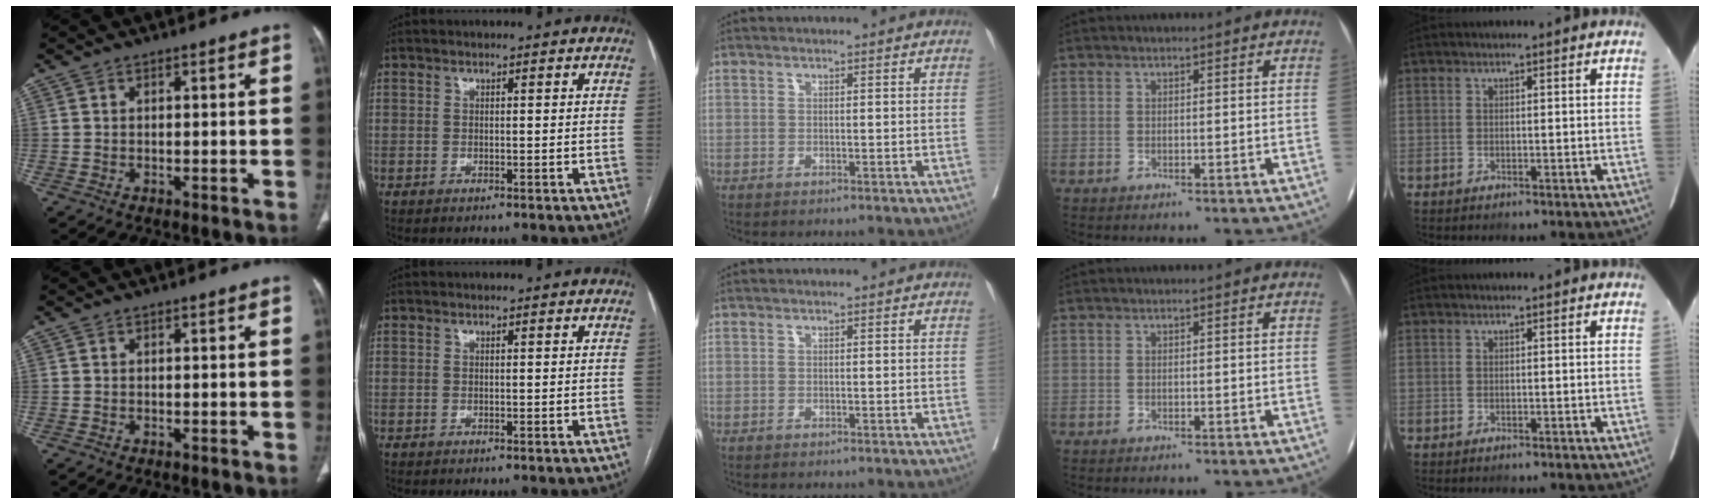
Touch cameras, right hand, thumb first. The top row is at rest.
{}